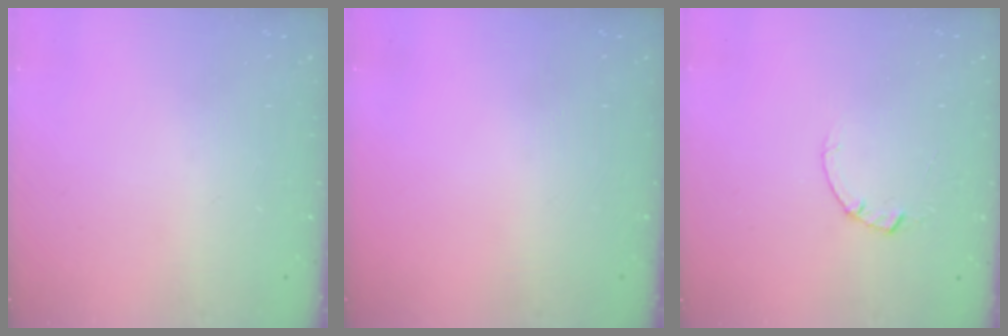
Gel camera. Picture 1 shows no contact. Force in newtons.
{"total": 0.0}
{"total": 1.5, "press": 1.5, "slide": 0.3}